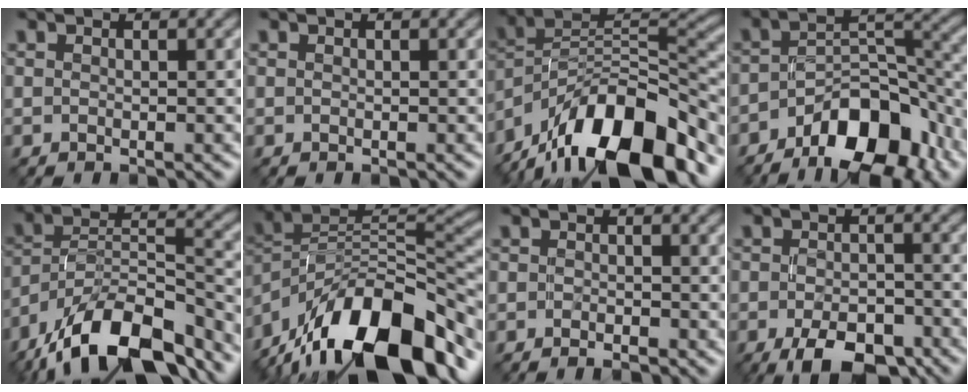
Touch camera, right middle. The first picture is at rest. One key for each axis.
{"total": 0.0}
{"total": 15.5, "fx": -10.5, "fy": 6.3, "fz": 9.5, "tx": -0.170, "ty": 0.024, "tz": -0.194}
{"total": 10.2, "fx": -6.7, "fy": 4.0, "fz": 6.5, "tx": -0.098, "ty": 0.005, "tz": -0.115}
{"total": 13.6, "fx": -10.4, "fy": 4.5, "fz": 7.5, "tx": -0.132, "ty": 0.015, "tz": -0.190}
{"total": 16.6, "fx": -10.3, "fy": 7.5, "fz": 10.6, "tx": -0.201, "ty": 0.020, "tz": -0.181}
{"total": 1.1, "fx": -0.7, "fy": 0.3, "fz": 0.7, "tx": -0.012, "ty": -0.002, "tz": -0.014}
{"total": 6.2, "fx": -4.0, "fy": 2.8, "fz": 3.9, "tx": -0.059, "ty": -0.009, "tz": -0.066}